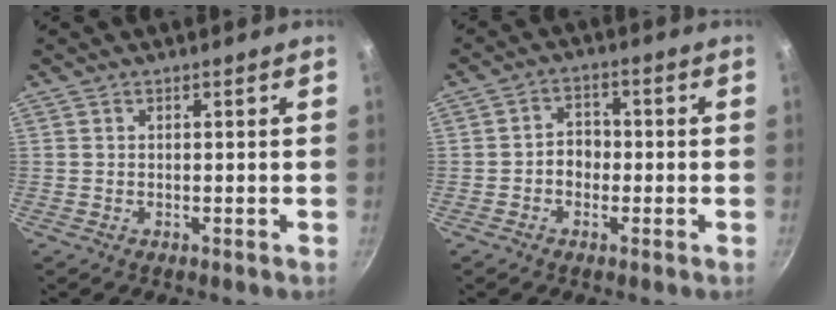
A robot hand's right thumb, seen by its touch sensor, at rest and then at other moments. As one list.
[{"total": 4.3, "force": [-1.0, 3.5, 2.3], "torque": [-0.008, 0.017, -0.021]}]